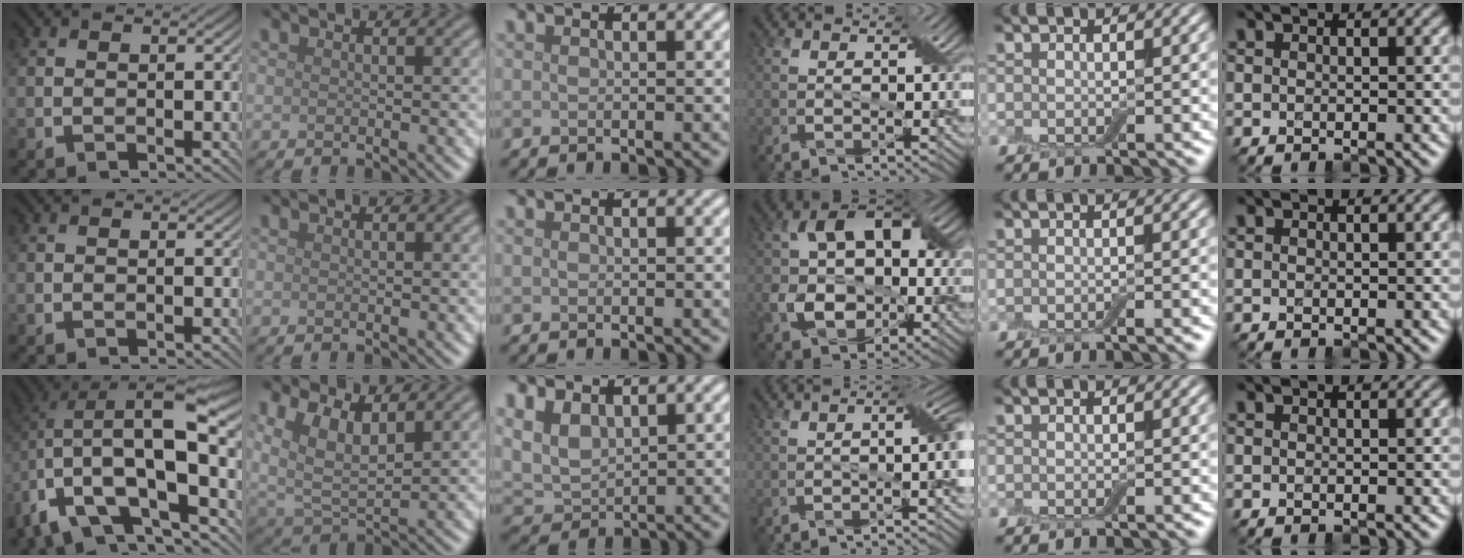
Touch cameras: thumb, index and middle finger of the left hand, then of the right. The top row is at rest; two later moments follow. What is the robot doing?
{"motion": "extract", "object": "backpack"}